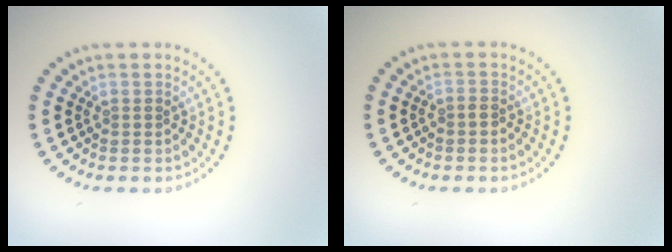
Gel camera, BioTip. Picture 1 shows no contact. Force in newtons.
{"total": 0.7, "press": 0.3, "slide": 0.6}